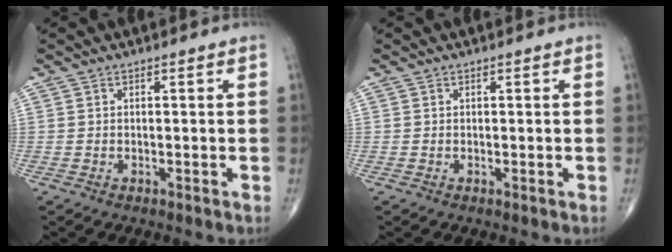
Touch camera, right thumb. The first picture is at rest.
{"total": 0.0}